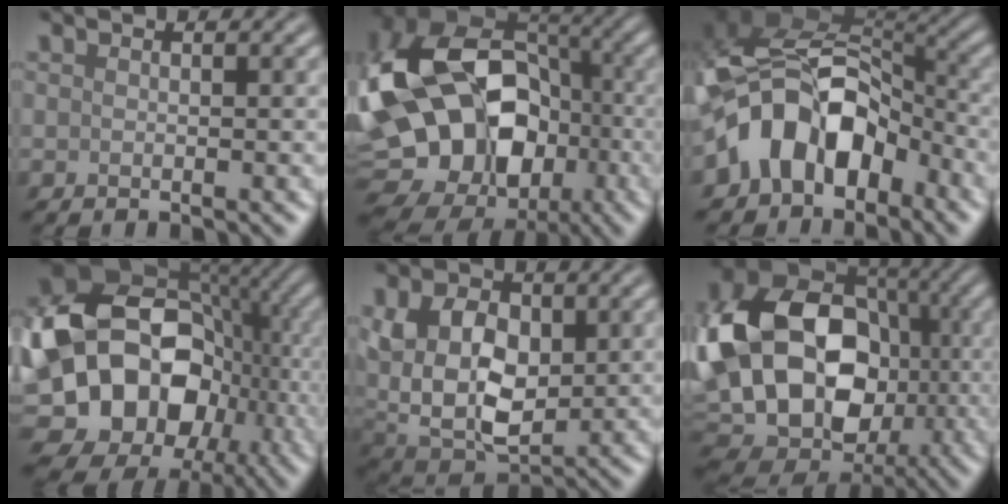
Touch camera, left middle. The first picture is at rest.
{"total": 20.8, "force": [-2.9, 16.7, 12.1], "torque": [-0.220, 0.009, -0.061]}
{"total": 9.5, "force": [-3.6, 6.5, 5.9], "torque": [-0.086, 0.016, -0.077]}
{"total": 17.3, "force": [-2.6, 13.6, 10.3], "torque": [-0.194, -0.010, -0.033]}
{"total": 11.1, "force": [1.6, 7.6, 7.9], "torque": [-0.181, 0.002, 0.039]}
{"total": 20.2, "force": [-0.7, 16.0, 12.2], "torque": [-0.224, 0.003, -0.019]}